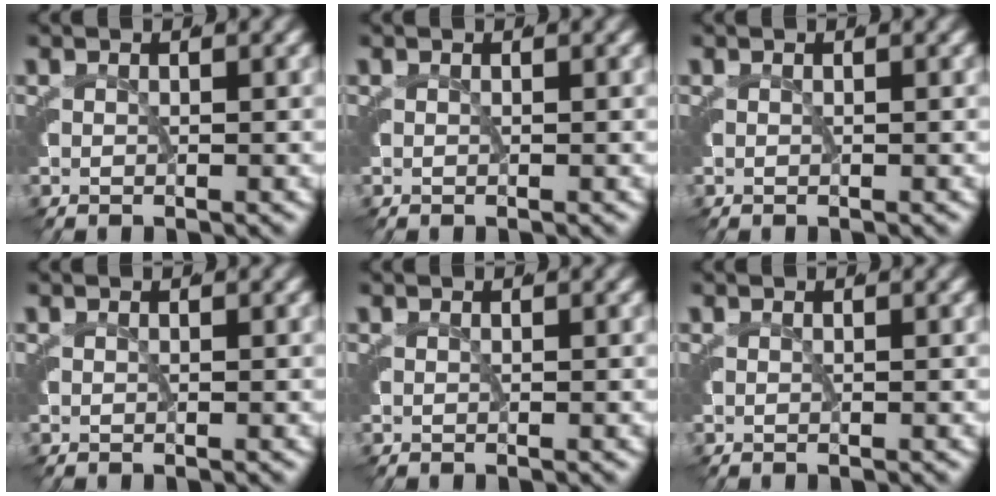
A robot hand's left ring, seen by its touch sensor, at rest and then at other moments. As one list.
[{"total": 0.0}, {"total": 0.0}, {"total": 0.0}, {"total": 0.0}, {"total": 0.0}]